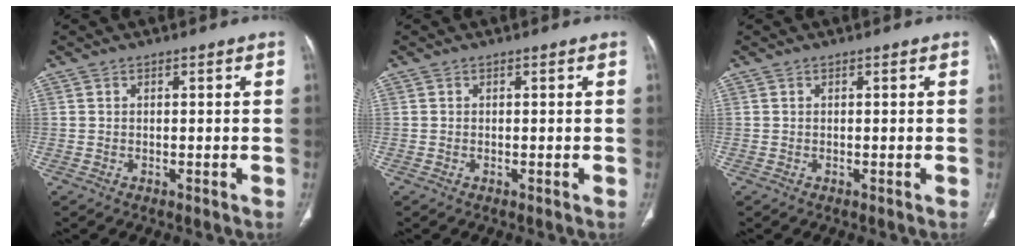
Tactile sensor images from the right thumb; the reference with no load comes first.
{"total": 0.0}
{"total": 0.0}